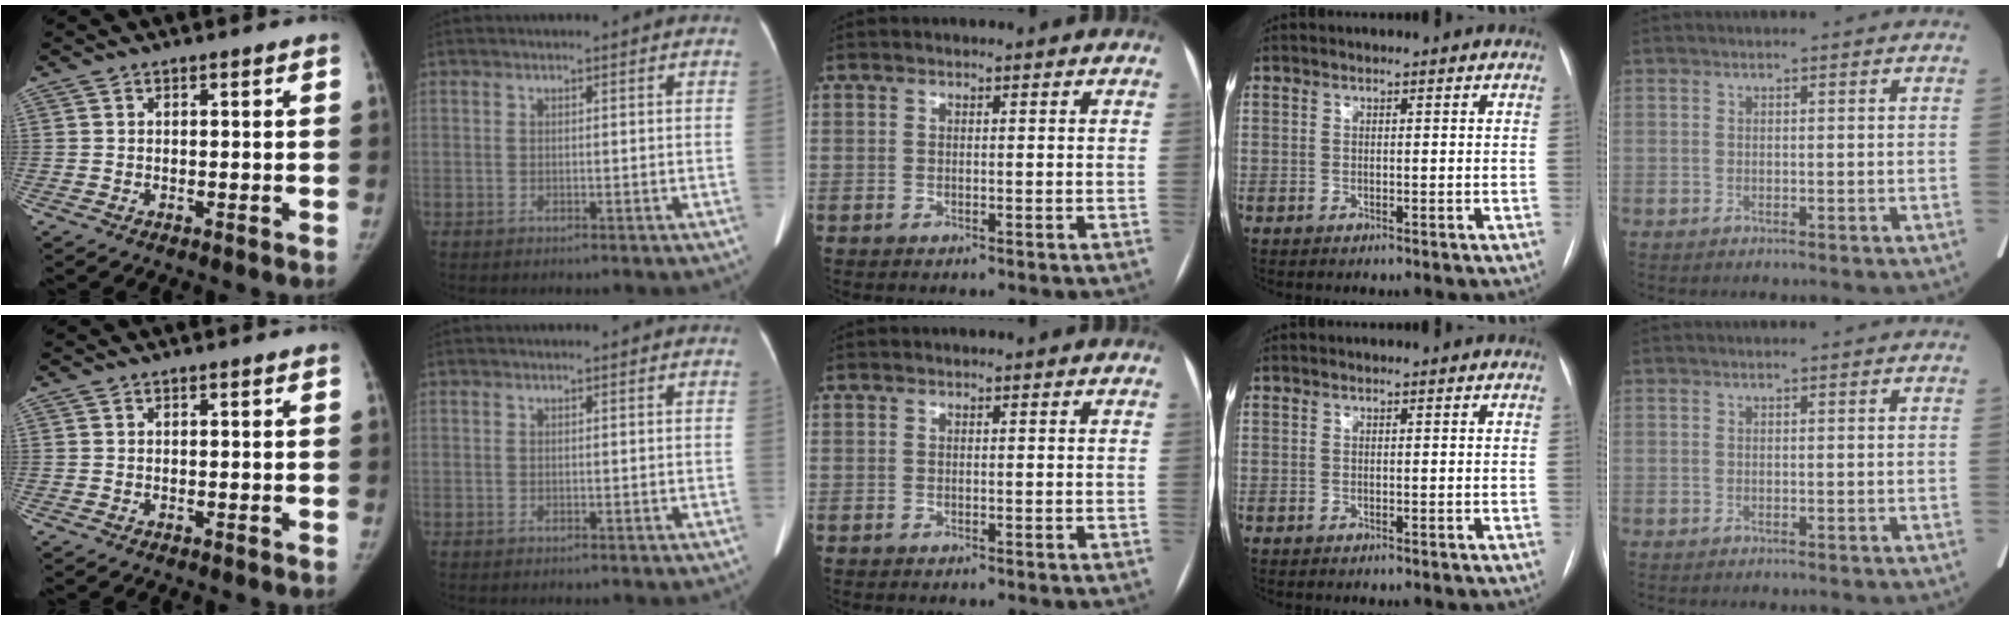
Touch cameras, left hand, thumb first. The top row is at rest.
{}